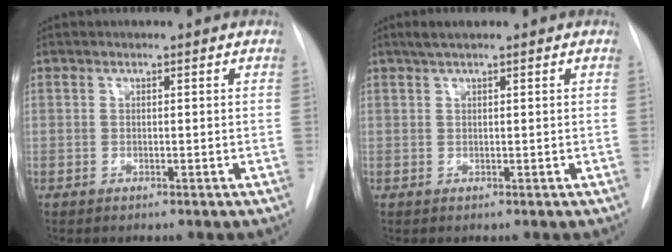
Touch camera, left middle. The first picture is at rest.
{"total": 2.0, "force": [1.5, 0.1, 1.4], "torque": [-0.031, 0.010, 0.026]}